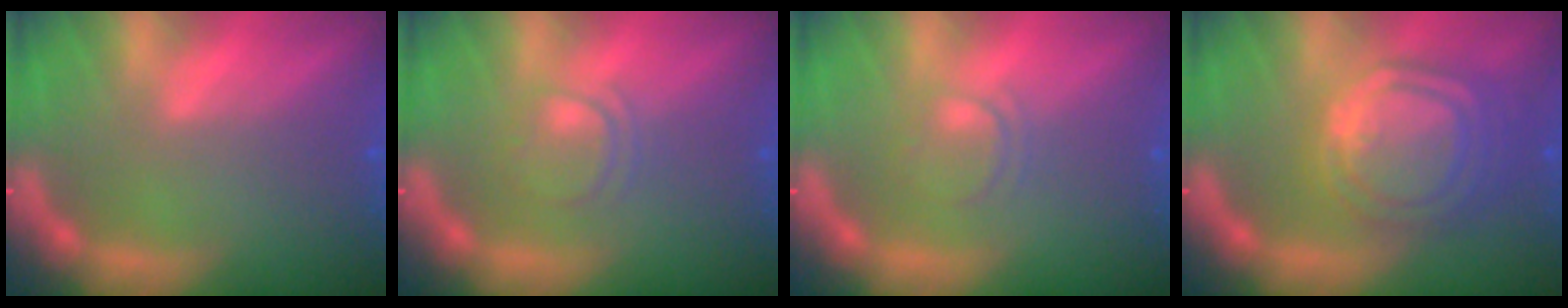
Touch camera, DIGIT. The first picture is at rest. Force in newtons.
{"total": 2.4}
{"total": 2.0}
{"total": 9.5}